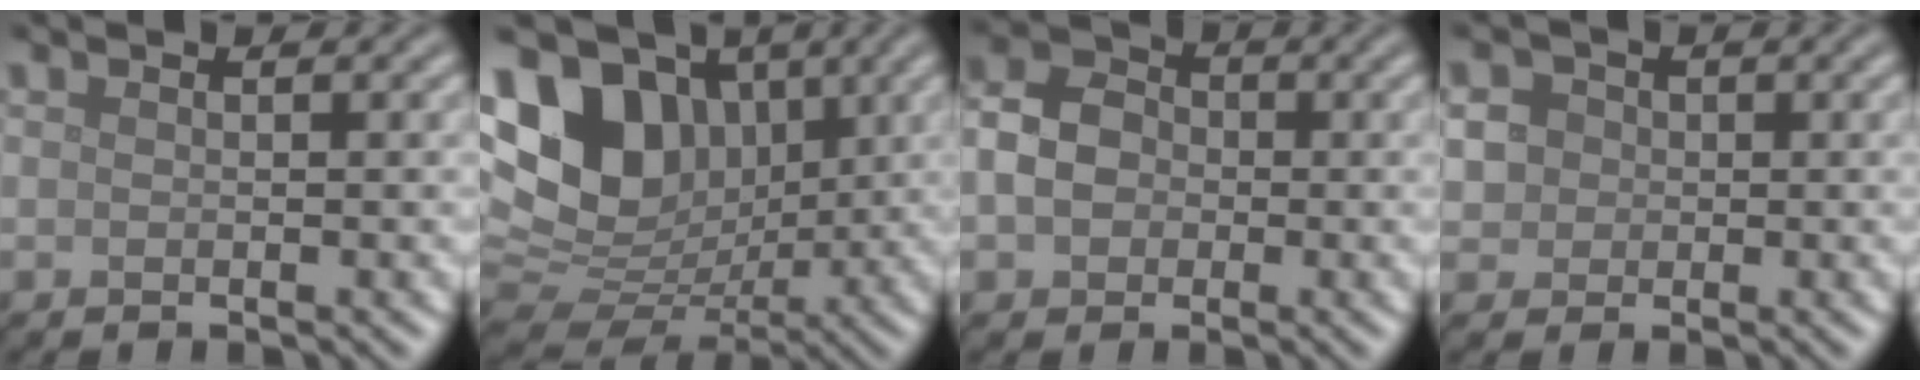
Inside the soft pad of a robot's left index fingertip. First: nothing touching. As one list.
[{"total": 11.9, "force": [4.1, 8.7, 7.0], "torque": [-0.139, 0.020, 0.068]}, {"total": 4.1, "force": [-0.6, 3.3, 2.2], "torque": [-0.041, 0.005, -0.016]}, {"total": 4.9, "force": [0.9, 4.4, 1.8], "torque": [-0.034, 0.029, 0.001]}]